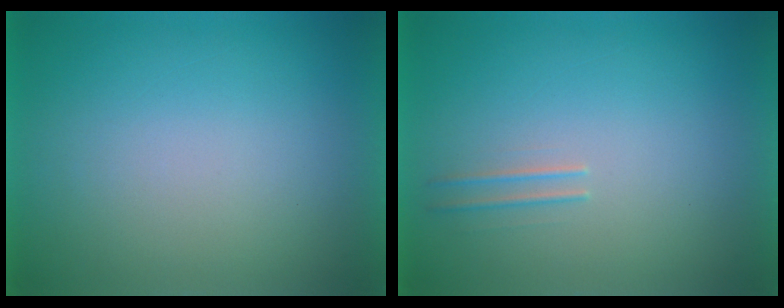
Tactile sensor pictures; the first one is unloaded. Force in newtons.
{"total": 1.5}